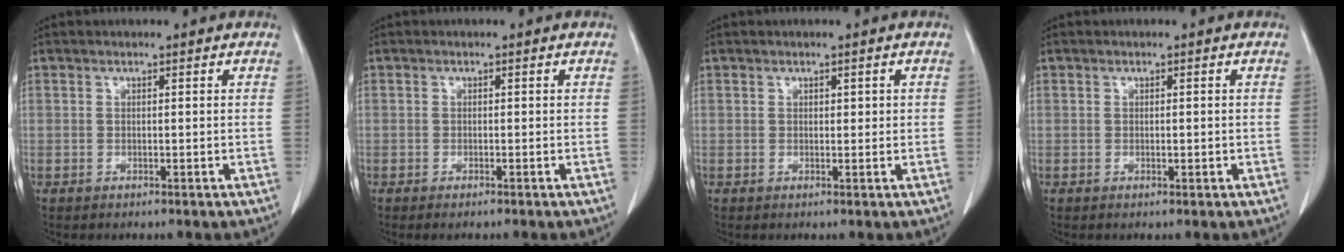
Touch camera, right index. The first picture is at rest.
{"total": 0.9, "force": [-0.7, 0.1, 0.5], "torque": [-0.013, -0.003, -0.009]}
{"total": 1.1, "force": [0.3, 0.6, 0.9], "torque": [-0.011, 0.001, 0.006]}
{"total": 0.8, "force": [-0.1, 0.3, 0.7], "torque": [-0.009, 0.000, 0.000]}